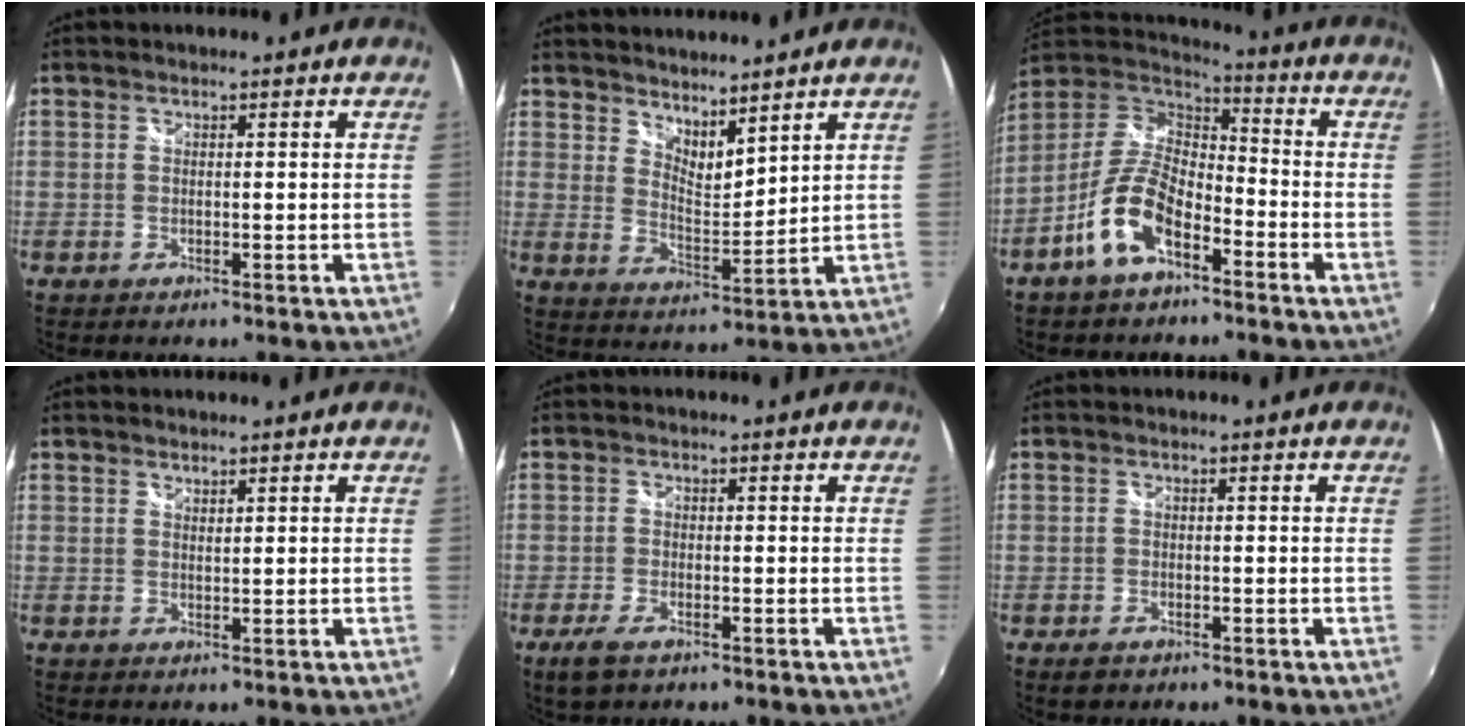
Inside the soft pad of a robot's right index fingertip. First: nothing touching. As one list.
[{"total": 7.4, "force": [6.5, 1.9, 3.0], "torque": [-0.042, -0.008, 0.115]}, {"total": 12.8, "force": [-6.7, 5.9, 9.2], "torque": [-0.196, 0.005, -0.125]}, {"total": 0.9, "force": [0.8, 0.2, 0.1], "torque": [-0.002, 0.000, 0.015]}, {"total": 4.3, "force": [-2.7, 1.8, 2.8], "torque": [-0.069, -0.009, -0.051]}, {"total": 2.4, "force": [-1.6, 1.5, 1.1], "torque": [-0.023, -0.002, -0.024]}]